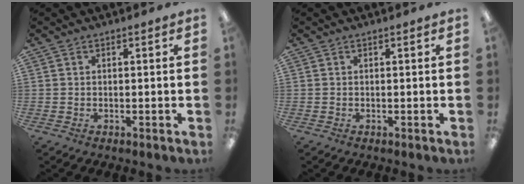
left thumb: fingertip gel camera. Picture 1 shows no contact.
{"total": 0.0}